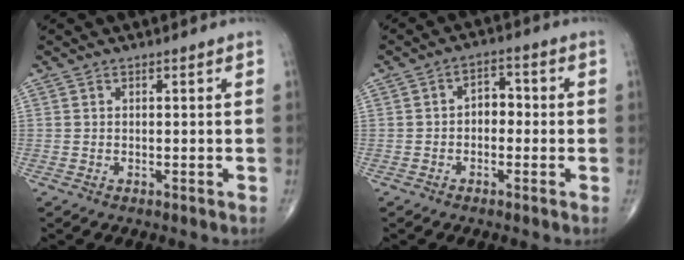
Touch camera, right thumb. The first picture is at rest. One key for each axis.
{"total": 4.6, "fx": -0.4, "fy": 3.3, "fz": 3.2, "tx": -0.028, "ty": 0.019, "tz": -0.017}